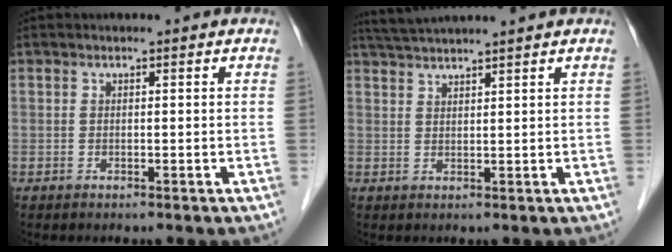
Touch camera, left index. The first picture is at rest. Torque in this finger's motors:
{"motor_torque": [0.40, -0.43, 0.03, 0.02]}